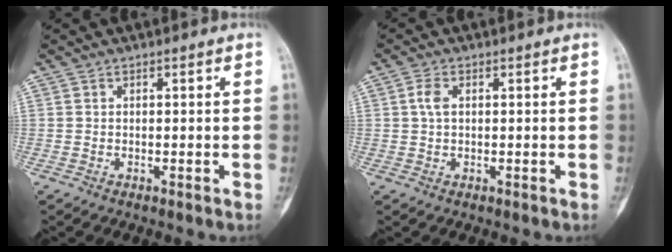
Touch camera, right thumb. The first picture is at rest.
{"total": 2.6, "force": [0.5, 1.5, 2.0], "torque": [-0.040, 0.007, 0.009]}